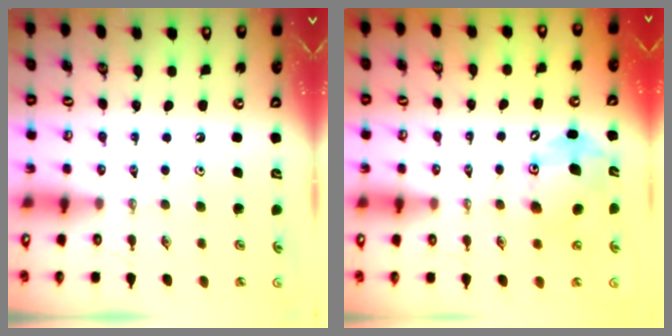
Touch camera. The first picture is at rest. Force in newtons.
{"total": 11.8, "press": 11.3, "slide": 3.3}